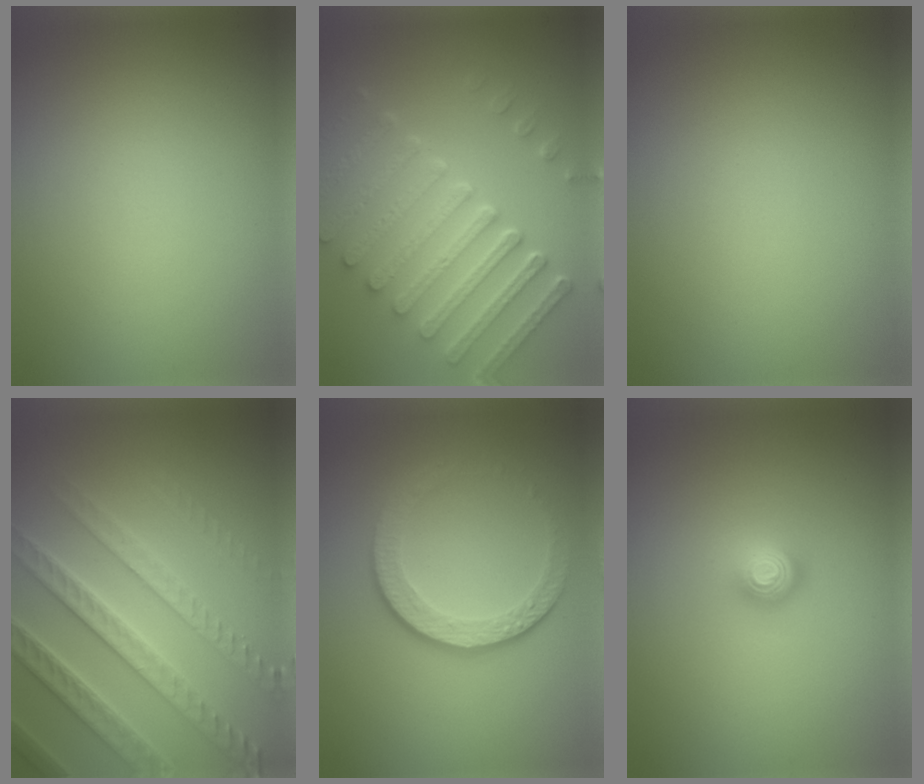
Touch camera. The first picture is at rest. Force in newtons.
{"total": 7.7, "press": 5.9, "slide": 5.0}
{"total": 0.0}
{"total": 7.0, "press": 6.8, "slide": 1.7}
{"total": 4.5, "press": 3.1, "slide": 3.3}
{"total": 2.1, "press": 1.5, "slide": 1.5}